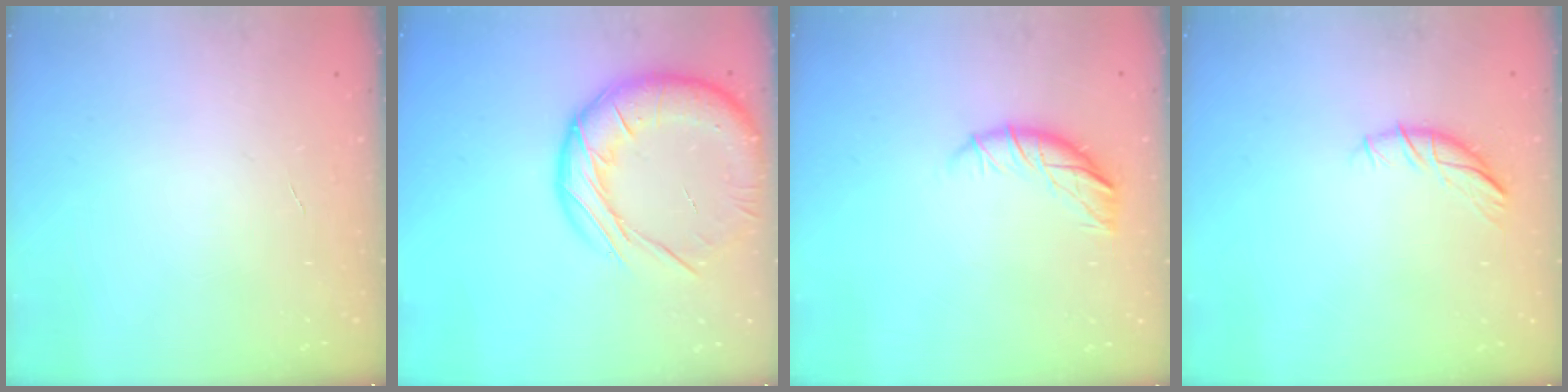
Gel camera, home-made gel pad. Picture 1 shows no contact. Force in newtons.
{"total": 22.5, "press": 22.3, "slide": 3.0}
{"total": 10.3, "press": 10.1, "slide": 2.0}
{"total": 6.7, "press": 6.7, "slide": 0.7}